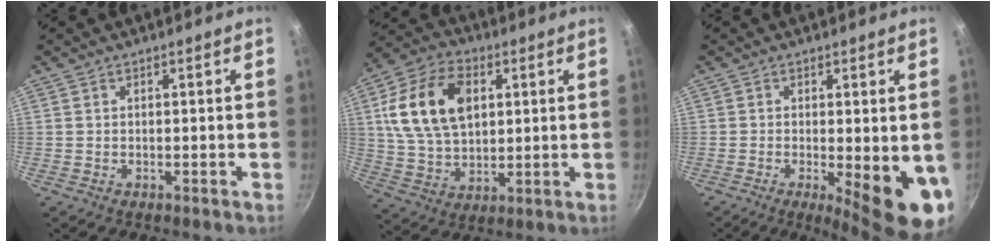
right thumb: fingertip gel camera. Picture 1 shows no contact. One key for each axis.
{"total": 17.4, "fx": 4.3, "fy": 11.5, "fz": 12.3, "tx": -0.214, "ty": -0.002, "tz": 0.077}
{"total": 11.6, "fx": -2.3, "fy": 3.0, "fz": 10.9, "tx": -0.127, "ty": -0.016, "tz": -0.022}